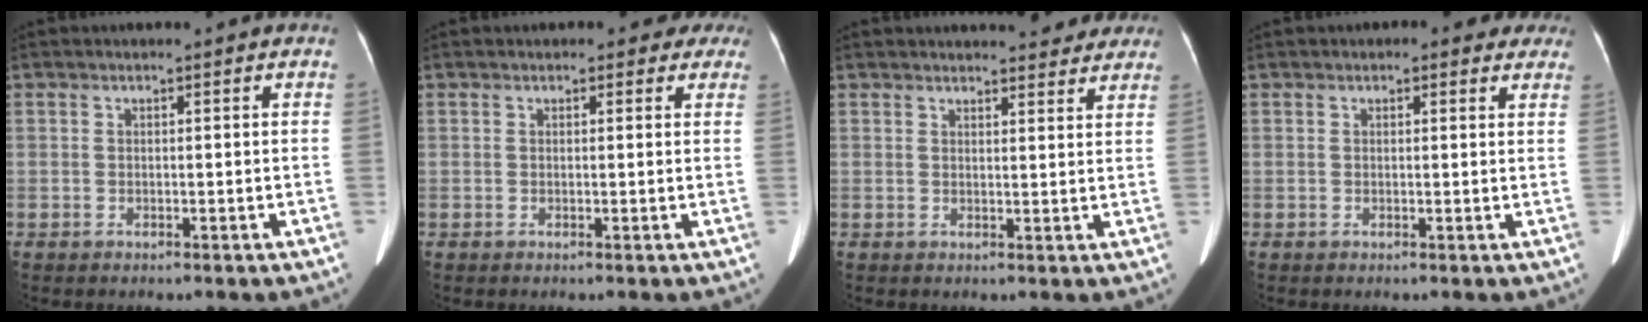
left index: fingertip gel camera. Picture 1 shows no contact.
{"total": 3.8, "force": [3.1, 2.1, 0.8], "torque": [0.015, -0.003, 0.016]}
{"total": 11.2, "force": [10.3, 2.9, 3.4], "torque": [-0.019, 0.007, 0.109]}
{"total": 4.0, "force": [3.1, 1.9, 1.8], "torque": [-0.006, 0.008, 0.026]}